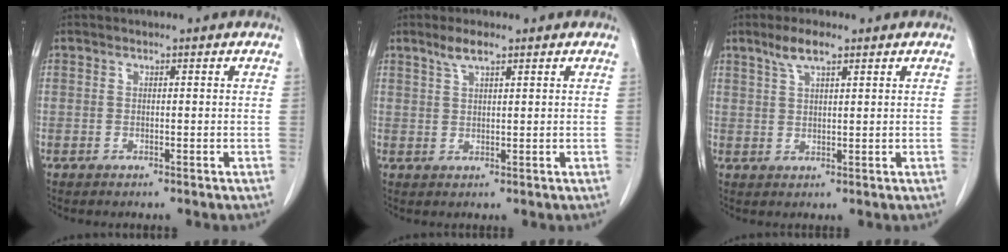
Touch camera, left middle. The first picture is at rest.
{"total": 2.9, "force": [2.1, 0.5, 2.0], "torque": [-0.045, 0.004, 0.043]}
{"total": 4.1, "force": [2.8, 0.8, 2.9], "torque": [-0.064, 0.007, 0.056]}